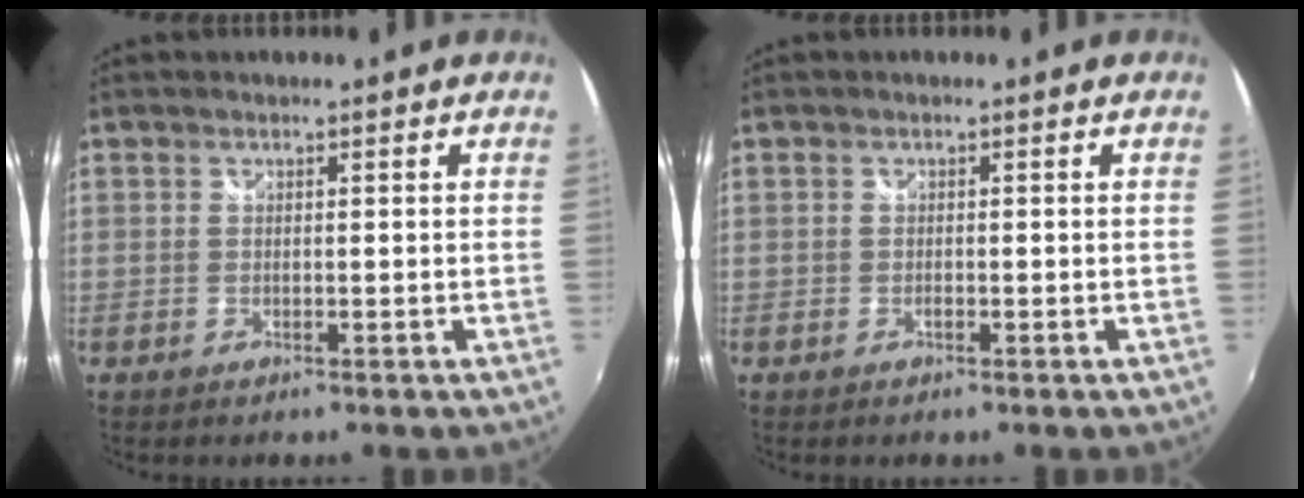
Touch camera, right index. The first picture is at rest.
{"total": 0.0}